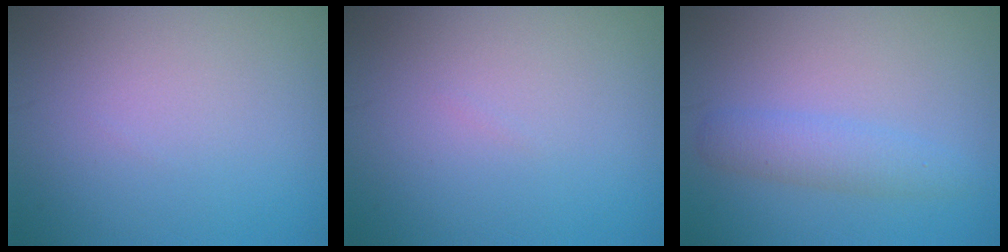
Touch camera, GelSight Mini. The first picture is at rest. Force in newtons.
{"total": 0.0}
{"total": 2.5, "press": 2.5, "slide": 0.0}